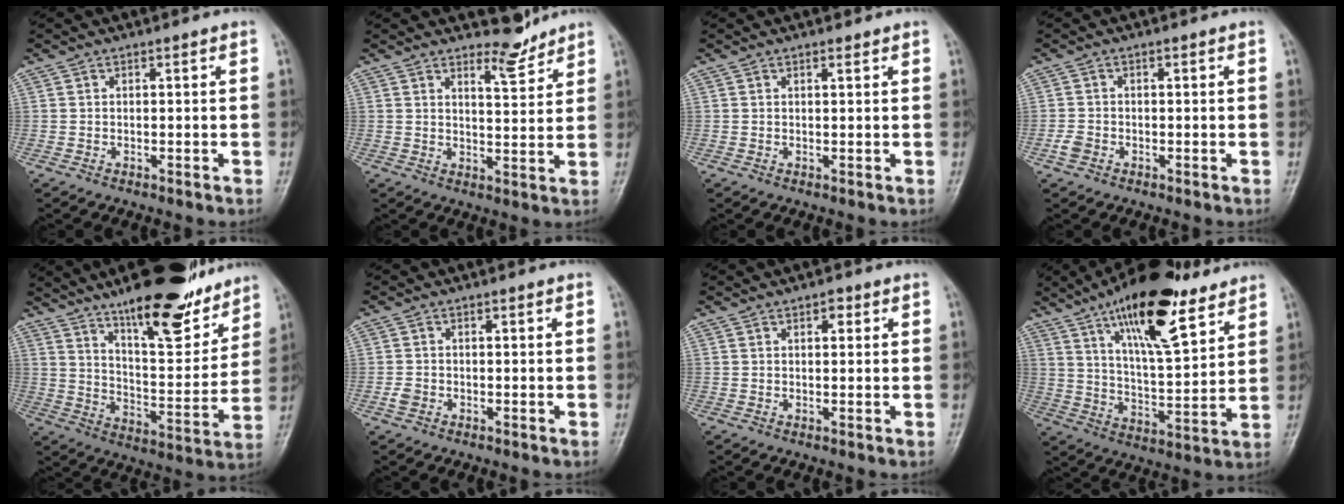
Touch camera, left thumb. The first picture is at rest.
{"total": 4.4, "force": [4.0, 1.1, 1.2], "torque": [-0.008, -0.041, 0.068]}
{"total": 0.8, "force": [0.6, 0.3, 0.5], "torque": [-0.009, -0.003, 0.009]}
{"total": 2.0, "force": [-0.9, 1.5, 1.0], "torque": [-0.020, 0.002, -0.022]}
{"total": 20.7, "force": [14.6, 6.3, 13.2], "torque": [-0.154, -0.081, 0.231]}
{"total": 1.6, "force": [-0.6, 1.3, 0.8], "torque": [-0.014, 0.002, -0.014]}
{"total": 2.1, "force": [1.0, 1.2, 1.4], "torque": [-0.011, -0.001, 0.012]}
{"total": 20.2, "force": [12.2, 6.8, 14.6], "torque": [-0.209, -0.055, 0.204]}